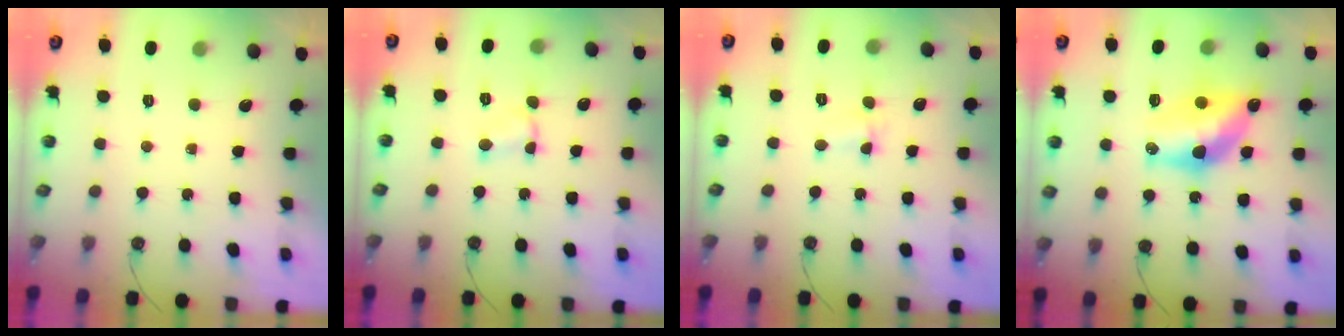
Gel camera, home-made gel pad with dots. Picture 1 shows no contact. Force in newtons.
{"total": 3.5, "press": 3.5, "slide": 0.4}
{"total": 2.6, "press": 2.5, "slide": 0.5}
{"total": 12.1, "press": 12.1, "slide": 0.9}